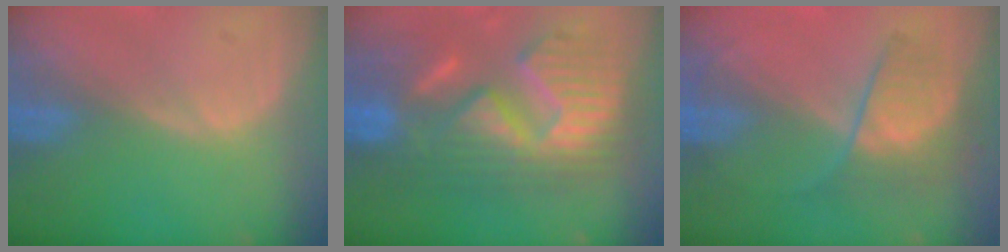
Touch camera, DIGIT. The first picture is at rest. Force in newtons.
{"total": 12.9, "press": 12.8, "slide": 1.3}
{"total": 6.7, "press": 6.0, "slide": 3.1}